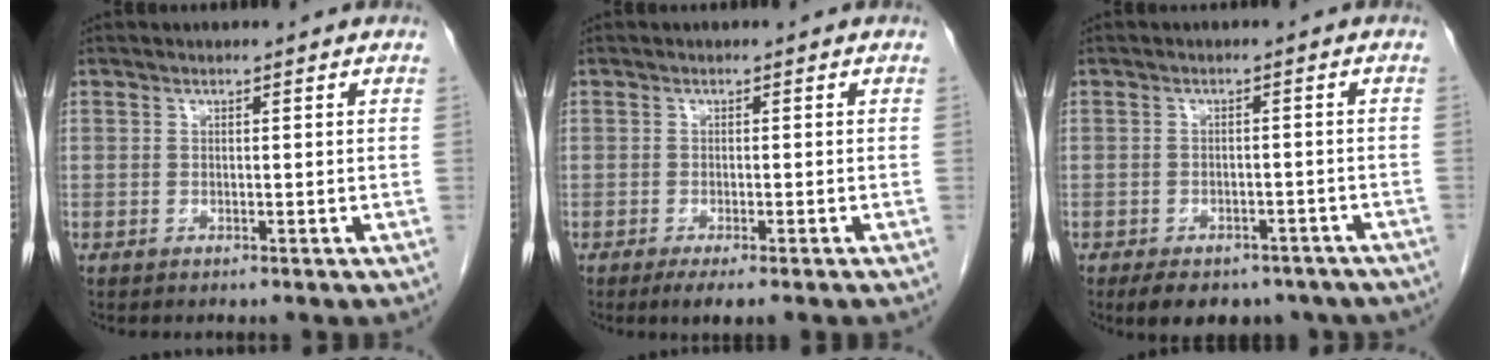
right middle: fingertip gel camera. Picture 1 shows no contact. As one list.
[{"total": 3.3, "force": [-2.3, -0.4, 2.4], "torque": [-0.031, -0.009, -0.035]}, {"total": 13.2, "force": [-9.7, 7.0, 5.6], "torque": [-0.095, -0.001, -0.112]}]